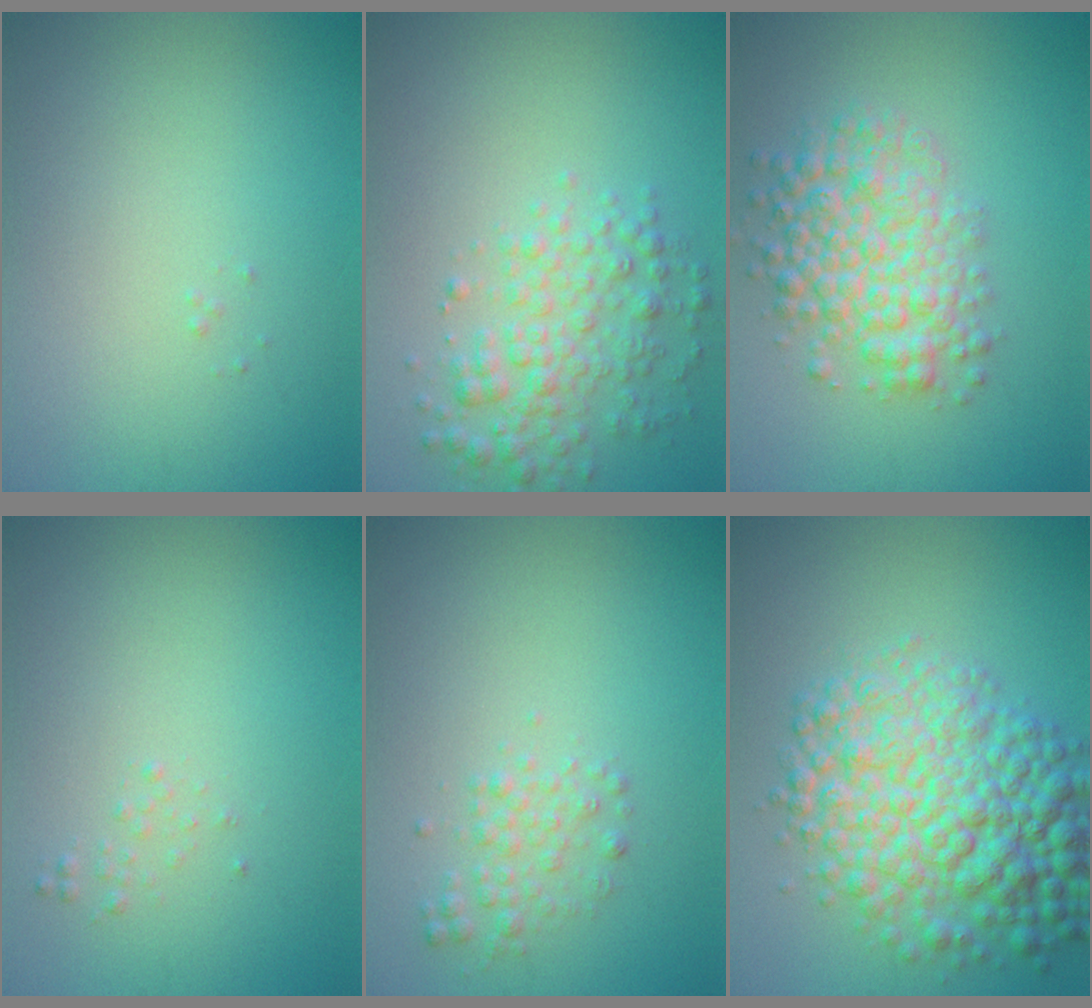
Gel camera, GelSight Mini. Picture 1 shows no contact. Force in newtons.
{"total": 3.7, "press": 3.7, "slide": 0.1}
{"total": 5.5, "press": 5.5, "slide": 0.1}
{"total": 0.6, "press": 0.6, "slide": 0.1}
{"total": 1.6, "press": 1.6, "slide": 0.0}
{"total": 9.1, "press": 9.1, "slide": 0.2}